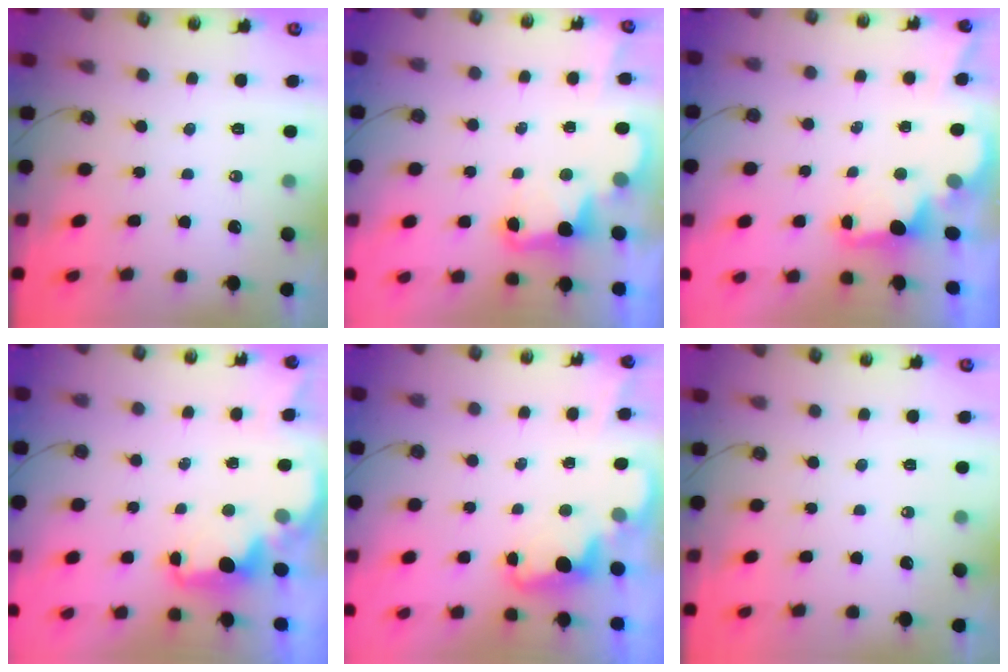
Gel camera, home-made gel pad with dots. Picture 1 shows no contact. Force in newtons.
{"total": 3.2, "press": 3.1, "slide": 0.6}
{"total": 1.9, "press": 1.8, "slide": 0.6}
{"total": 2.0, "press": 1.9, "slide": 0.7}
{"total": 2.0, "press": 1.9, "slide": 0.6}
{"total": 0.0}